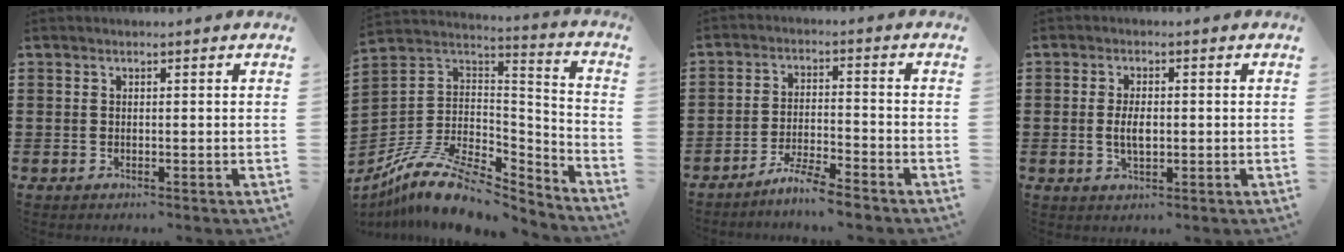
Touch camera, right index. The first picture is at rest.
{"total": 13.1, "force": [-9.3, 5.0, 7.7], "torque": [-0.154, 0.023, -0.171]}
{"total": 4.9, "force": [-4.6, -0.2, 1.7], "torque": [-0.045, -0.007, -0.092]}
{"total": 3.6, "force": [-0.2, 1.7, 3.2], "torque": [-0.067, 0.001, -0.006]}